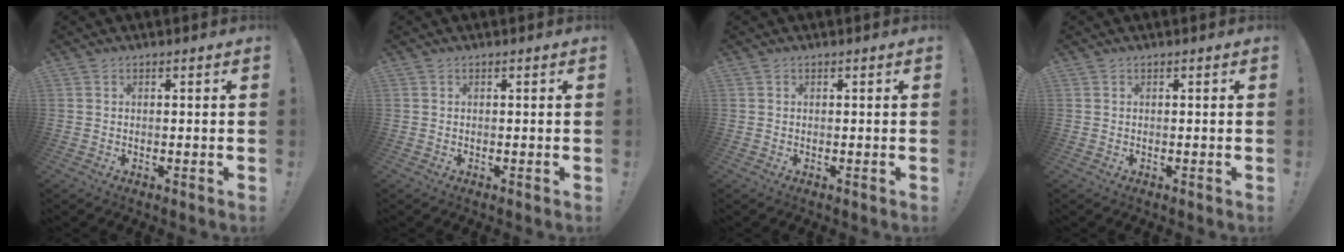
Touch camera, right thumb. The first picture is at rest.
{"total": 0.0}
{"total": 0.0}
{"total": 0.0}